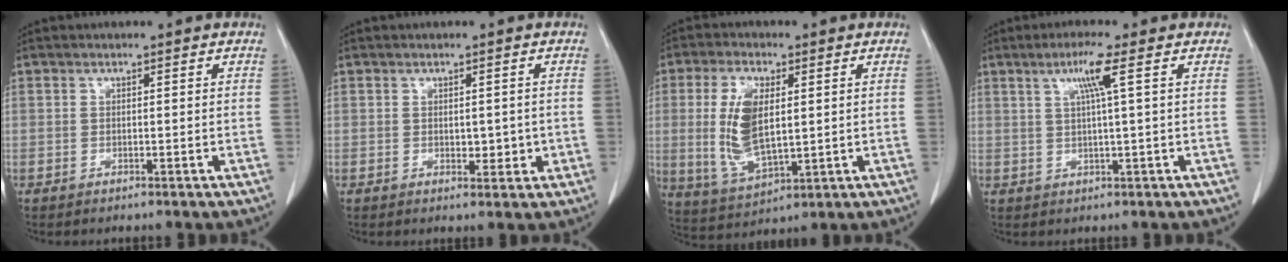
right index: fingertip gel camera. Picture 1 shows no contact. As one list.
[{"total": 3.3, "force": [-0.3, 1.9, 2.7], "torque": [-0.034, 0.003, 0.004]}, {"total": 11.0, "force": [1.0, 4.6, 10.0], "torque": [-0.220, 0.000, 0.029]}, {"total": 4.9, "force": [1.8, -0.6, 4.5], "torque": [-0.084, 0.002, 0.034]}]